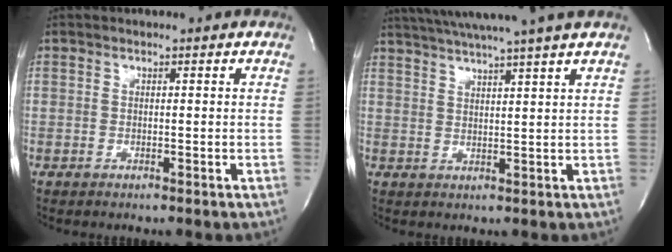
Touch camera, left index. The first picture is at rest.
{"total": 13.4, "force": [11.6, -1.8, 6.6], "torque": [-0.115, -0.002, 0.161]}